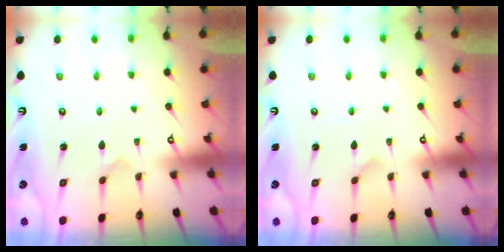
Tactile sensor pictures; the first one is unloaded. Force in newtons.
{"total": 0.8, "press": 0.8, "slide": 0.0}